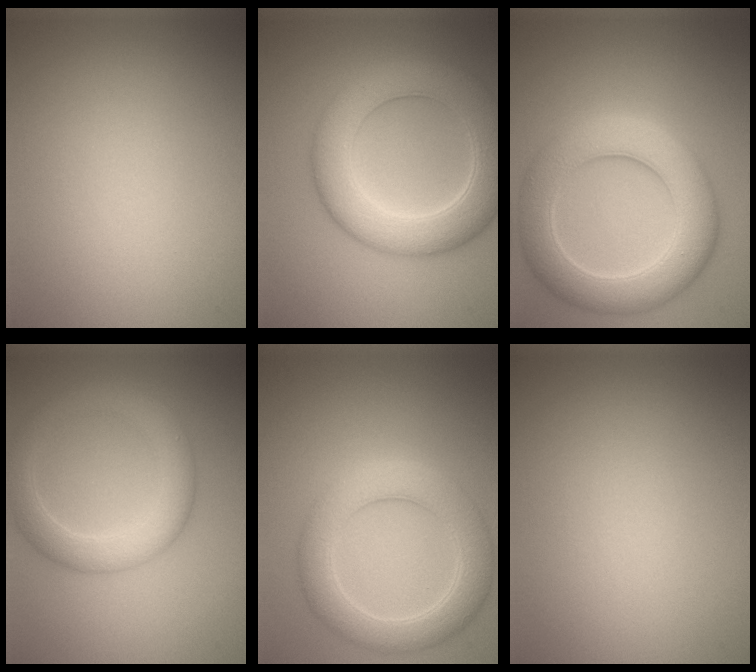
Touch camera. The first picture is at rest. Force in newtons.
{"total": 7.8, "press": 7.8, "slide": 0.1}
{"total": 7.4, "press": 7.4, "slide": 0.5}
{"total": 4.7, "press": 4.7, "slide": 0.3}
{"total": 5.3, "press": 5.3, "slide": 0.1}
{"total": 0.0}